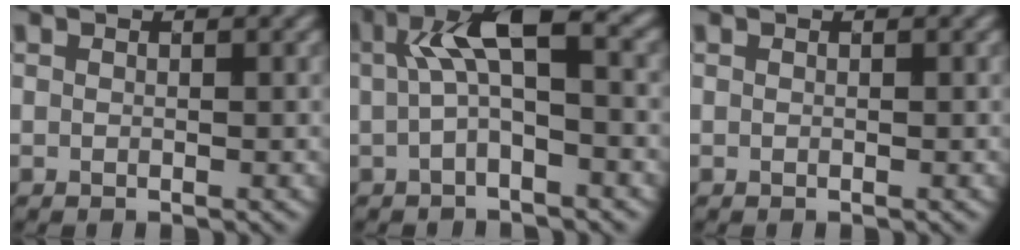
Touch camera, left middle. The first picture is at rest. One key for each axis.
{"total": 5.5, "fx": 1.0, "fy": 1.7, "fz": 5.1, "tx": -0.091, "ty": 0.016, "tz": 0.010}
{"total": 0.0}